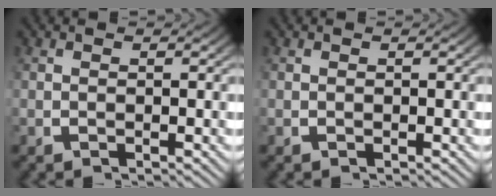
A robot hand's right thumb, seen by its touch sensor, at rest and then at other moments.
{"total": 0.0}